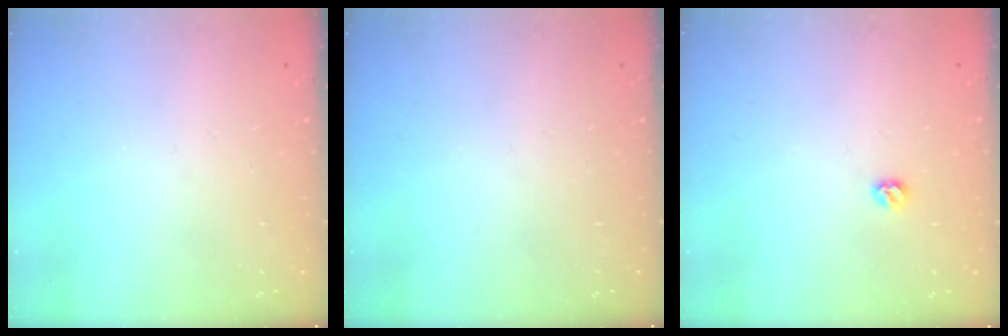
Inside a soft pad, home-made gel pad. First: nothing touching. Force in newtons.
{"total": 0.0}
{"total": 5.1, "press": 5.0, "slide": 0.7}